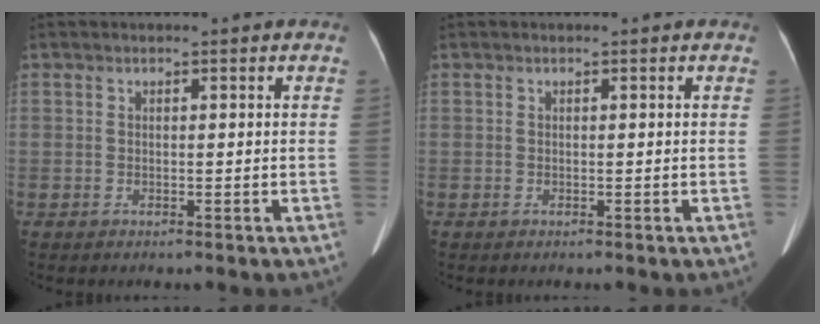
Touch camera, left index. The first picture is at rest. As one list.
[{"total": 0.0}]